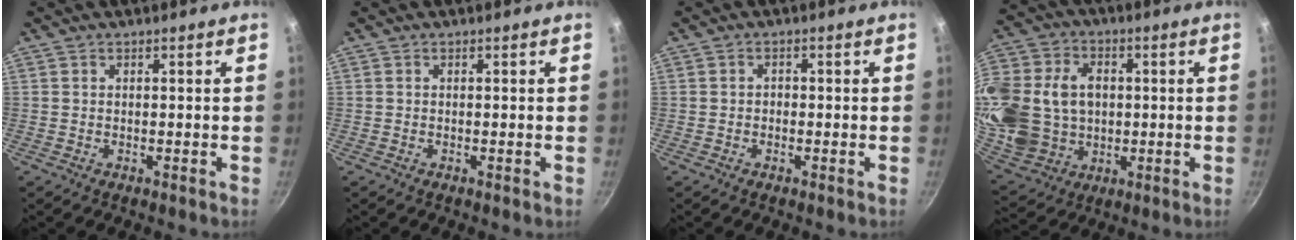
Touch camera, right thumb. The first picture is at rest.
{"total": 0.0}
{"total": 1.2, "force": [-0.5, 1.0, 0.5], "torque": [-0.006, 0.004, -0.010]}
{"total": 27.4, "force": [1.7, 21.4, 17.0], "torque": [-0.379, 0.031, 0.046]}